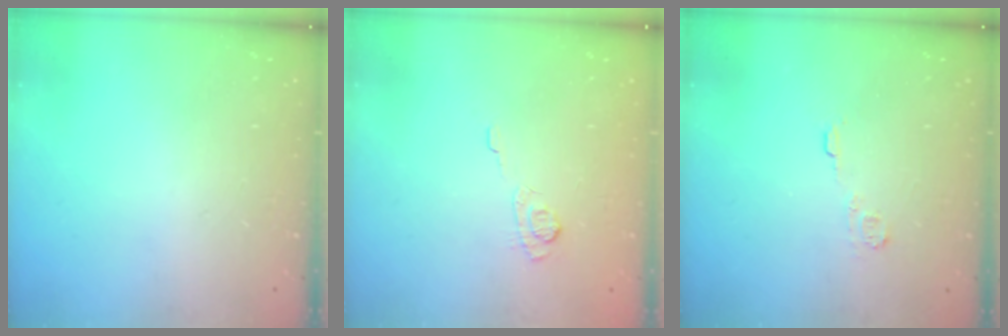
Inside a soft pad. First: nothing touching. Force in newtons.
{"total": 8.2, "press": 8.0, "slide": 1.5}
{"total": 4.3, "press": 4.3, "slide": 0.6}